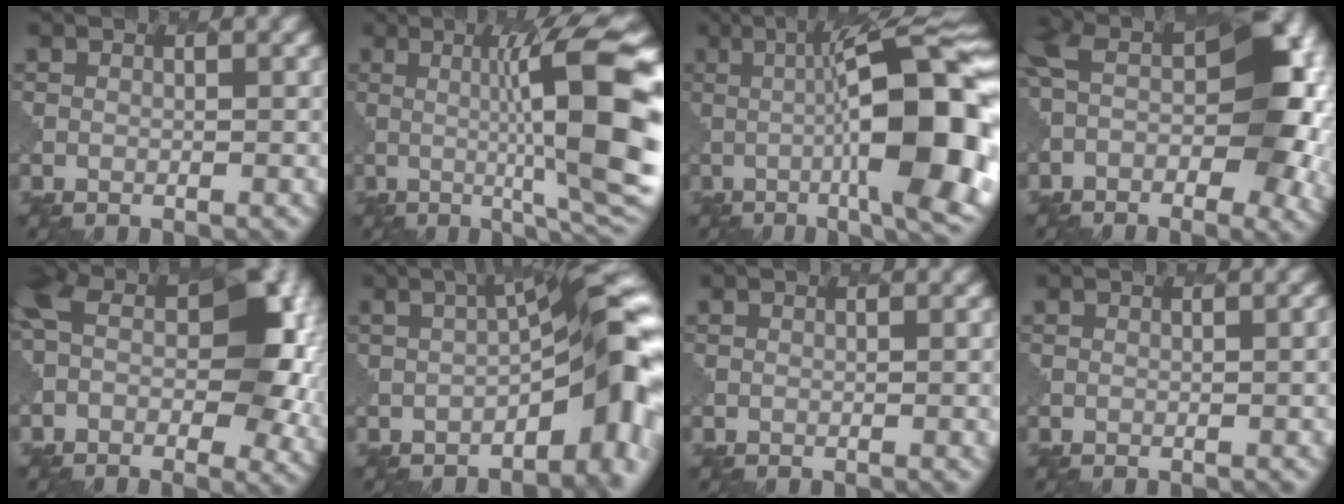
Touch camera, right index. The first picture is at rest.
{"total": 12.8, "force": [0.5, 1.8, 12.7], "torque": [-0.153, 0.005, 0.011]}
{"total": 15.3, "force": [-0.6, 4.1, 14.7], "torque": [-0.162, 0.015, -0.010]}
{"total": 12.1, "force": [-1.2, 7.0, 9.7], "torque": [-0.159, 0.004, -0.030]}
{"total": 12.5, "force": [0.1, 7.7, 9.8], "torque": [-0.170, 0.000, -0.008]}
{"total": 10.4, "force": [-2.3, 3.6, 9.5], "torque": [-0.101, 0.019, -0.043]}
{"total": 0.9, "force": [-0.1, 0.1, 0.9], "torque": [-0.009, -0.002, -0.002]}
{"total": 0.7, "force": [-0.2, -0.1, 0.6], "torque": [-0.005, 0.002, -0.003]}